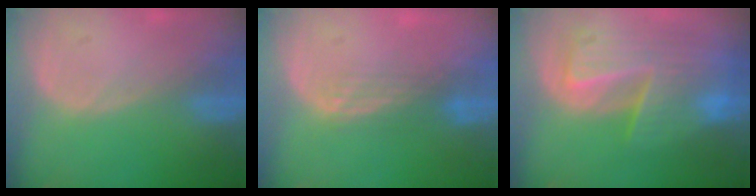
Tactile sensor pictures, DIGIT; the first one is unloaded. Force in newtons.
{"total": 3.0, "press": 2.5, "slide": 1.6}
{"total": 10.2, "press": 8.8, "slide": 5.0}